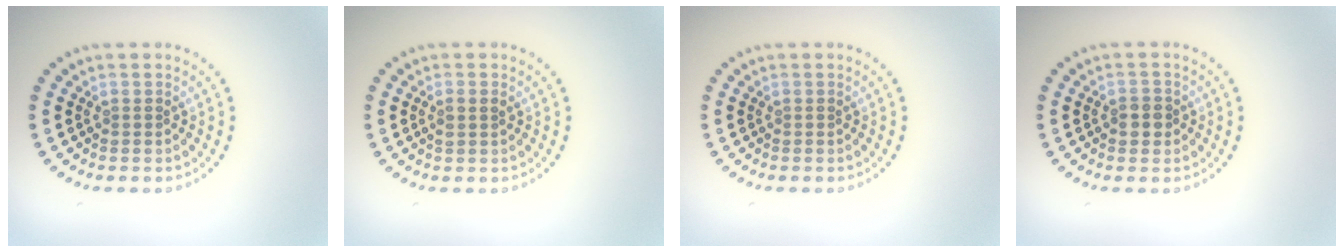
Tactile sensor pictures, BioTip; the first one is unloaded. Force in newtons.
{"total": 1.0, "press": 1.0, "slide": 0.2}
{"total": 0.0}
{"total": 1.7, "press": 1.6, "slide": 0.6}